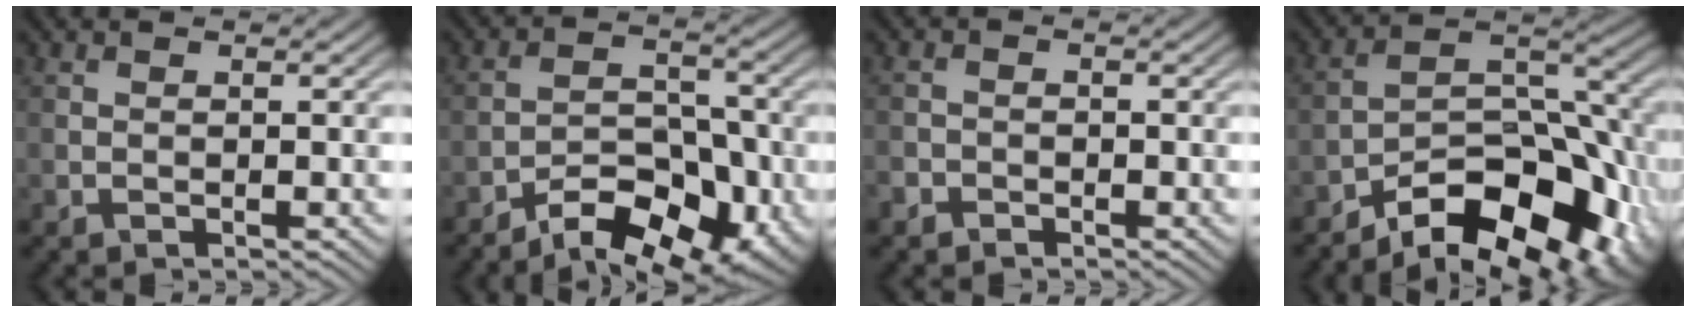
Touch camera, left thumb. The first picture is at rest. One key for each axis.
{"total": 10.3, "fx": -6.8, "fy": 4.8, "fz": 6.1, "tx": -0.083, "ty": 0.005, "tz": -0.115}
{"total": 1.7, "fx": -1.3, "fy": 1.2, "fz": 0.3, "tx": -0.004, "ty": -0.001, "tz": -0.030}
{"total": 15.3, "fx": -9.9, "fy": 7.1, "fz": 9.2, "tx": -0.149, "ty": -0.005, "tz": -0.152}